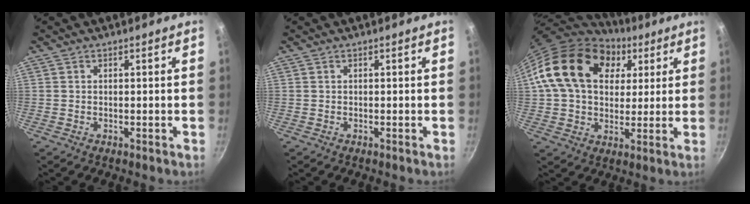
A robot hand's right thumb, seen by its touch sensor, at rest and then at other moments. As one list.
[{"total": 0.0}, {"total": 21.4, "force": [6.9, 15.3, 13.3], "torque": [-0.217, 0.011, 0.110]}]